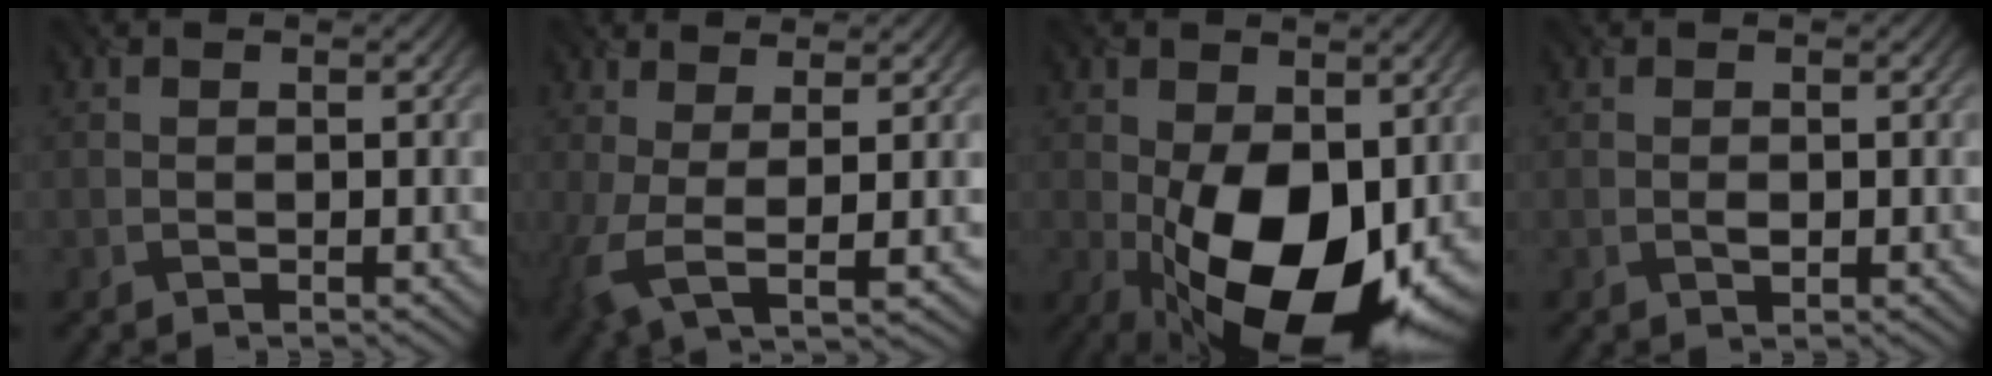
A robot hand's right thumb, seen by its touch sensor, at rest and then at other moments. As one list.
[{"total": 5.8, "force": [0.4, 1.8, 5.6], "torque": [-0.125, -0.007, 0.006]}, {"total": 17.0, "force": [-3.5, 9.7, 13.5], "torque": [-0.229, -0.031, -0.051]}, {"total": 0.8, "force": [-0.1, 0.4, 0.6], "torque": [-0.012, -0.003, 0.000]}]